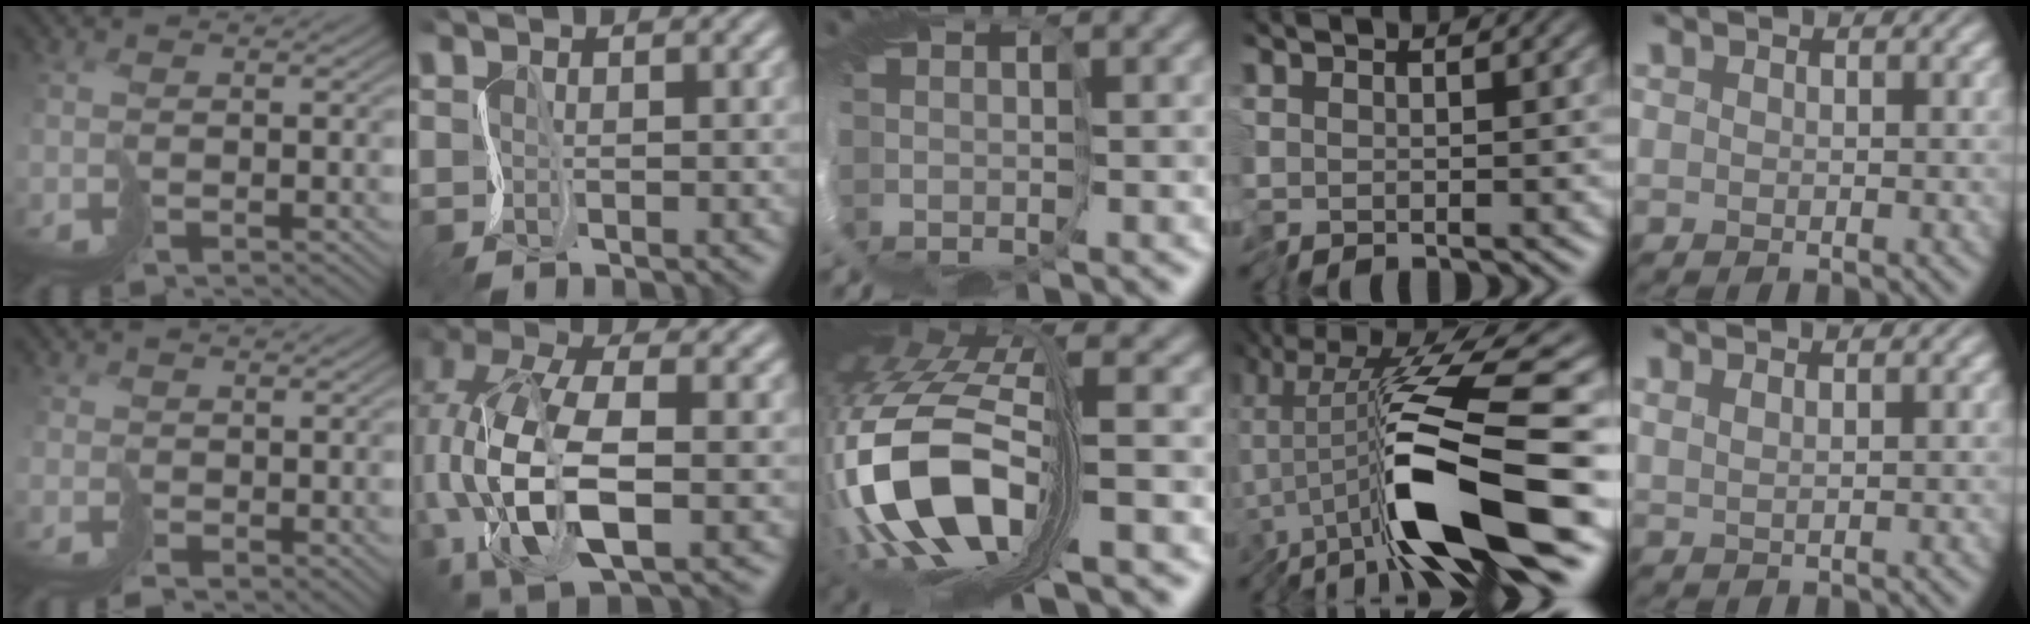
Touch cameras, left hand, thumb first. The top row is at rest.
{"thumb": {"total": 1.6, "force": [0.2, 1.4, 0.9], "torque": [-0.020, -0.004, 0.009]}, "index": {"total": 10.5, "force": [-2.4, 5.3, 8.7], "torque": [-0.194, 0.000, -0.048]}, "middle": {"total": 11.7, "force": [-4.1, 4.1, 10.1], "torque": [-0.277, -0.009, -0.067]}, "ring": {"total": 13.1, "force": [-5.2, 2.3, 11.8], "torque": [-0.203, 0.011, -0.094]}, "little": {"total": 2.8, "force": [1.7, 1.0, 2.0], "torque": [-0.008, 0.019, -0.005]}}